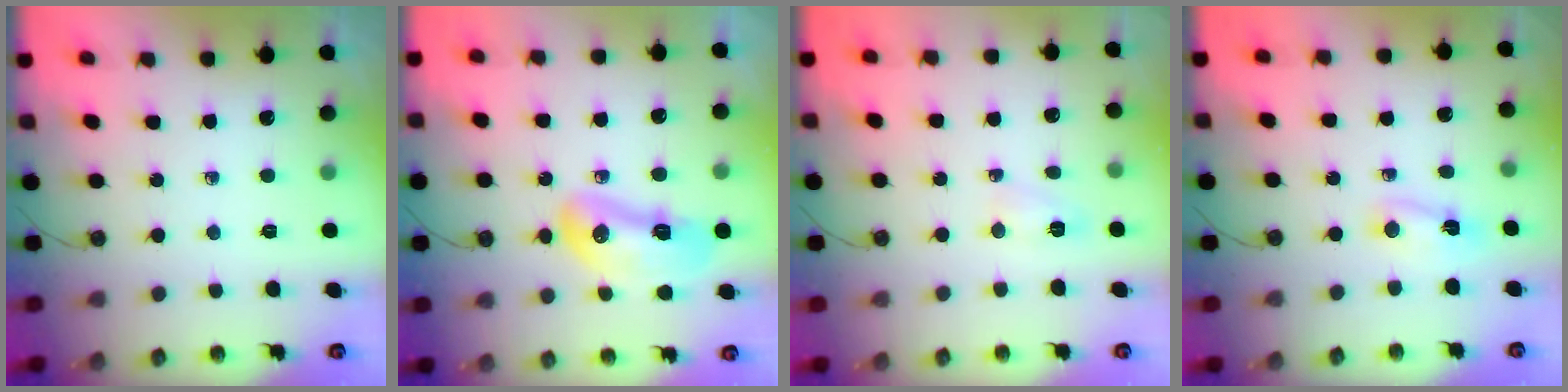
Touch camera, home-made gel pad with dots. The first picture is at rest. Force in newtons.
{"total": 11.8, "press": 11.7, "slide": 1.2}
{"total": 3.5, "press": 3.5, "slide": 0.6}
{"total": 2.4, "press": 2.4, "slide": 0.6}